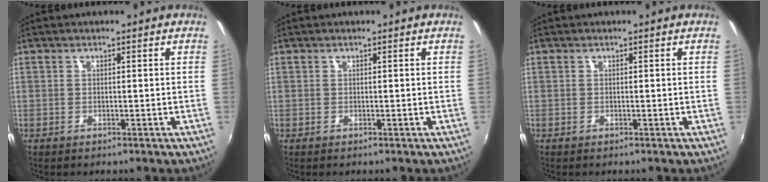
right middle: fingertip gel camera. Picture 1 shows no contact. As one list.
[{"total": 0.0}, {"total": 0.0}]